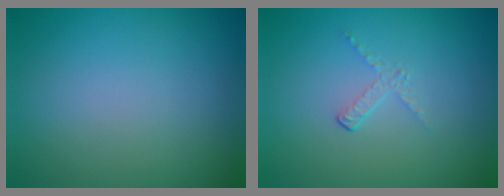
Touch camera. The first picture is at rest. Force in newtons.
{"total": 1.1, "press": 0.4, "slide": 1.1}